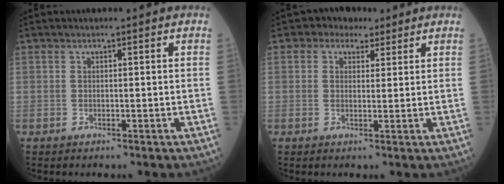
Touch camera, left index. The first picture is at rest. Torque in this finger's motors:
{"motor_torque": [0.24, 0.08, 0.05, 0.00]}